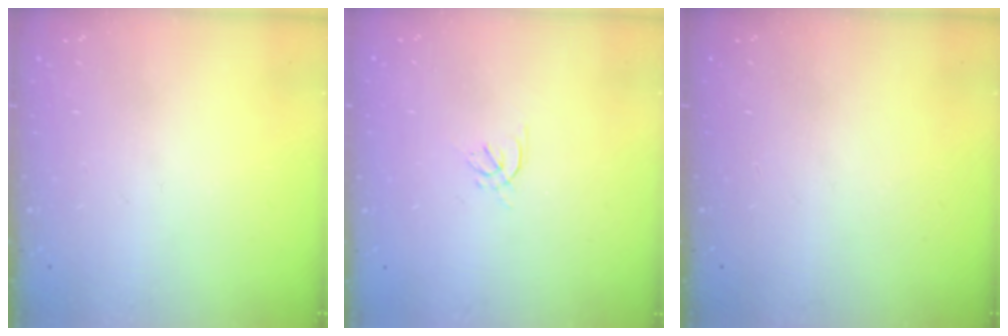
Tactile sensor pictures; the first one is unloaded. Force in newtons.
{"total": 1.5, "press": 1.4, "slide": 0.6}
{"total": 0.0}